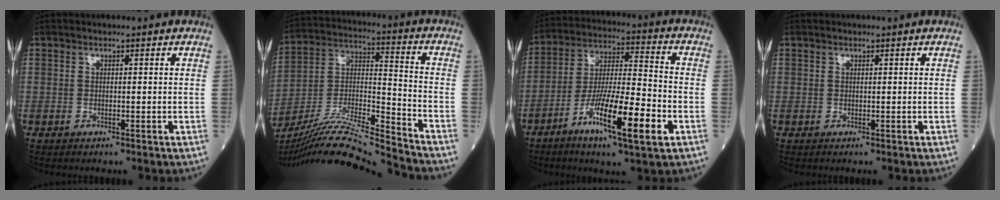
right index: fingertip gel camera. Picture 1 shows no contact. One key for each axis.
{"total": 18.4, "fx": -16.9, "fy": -1.6, "fz": 7.1, "tx": -0.142, "ty": 0.004, "tz": -0.303}
{"total": 14.8, "fx": -6.6, "fy": 1.5, "fz": 13.1, "tx": -0.238, "ty": -0.014, "tz": -0.118}
{"total": 0.0}